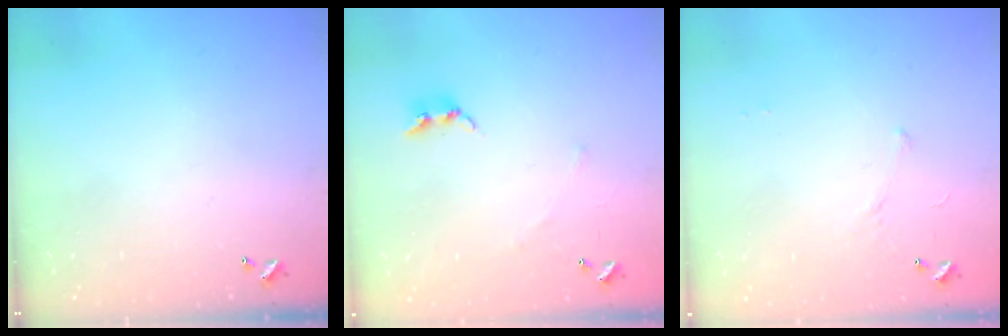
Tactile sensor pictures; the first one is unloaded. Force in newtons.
{"total": 3.6, "press": 3.6, "slide": 0.6}
{"total": 6.4, "press": 6.3, "slide": 0.7}